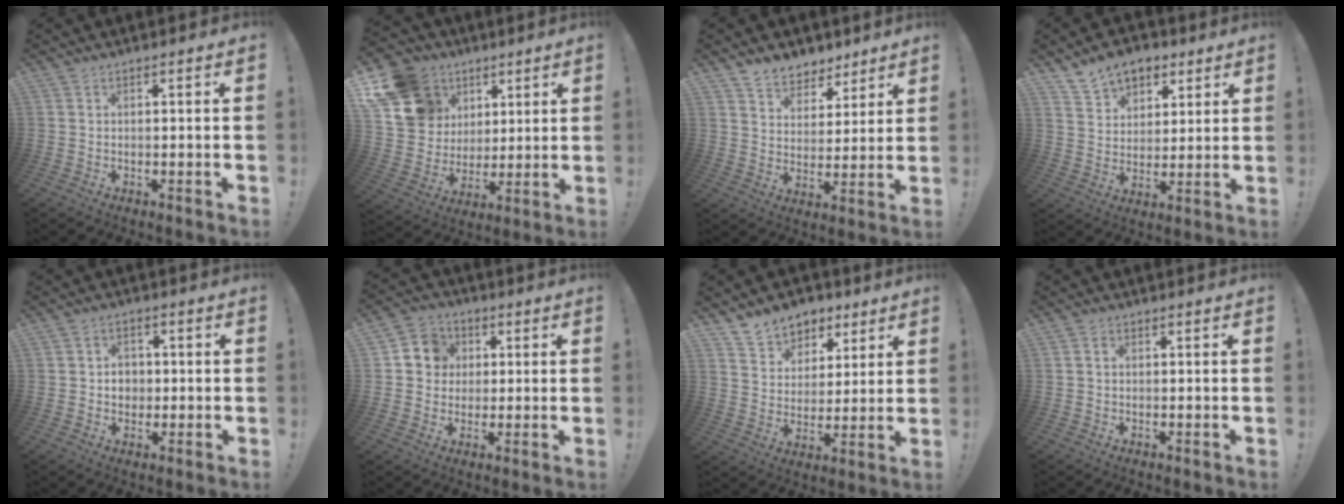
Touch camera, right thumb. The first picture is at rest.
{"total": 18.3, "force": [8.5, 14.8, 6.6], "torque": [-0.124, -0.034, 0.191]}
{"total": 7.7, "force": [5.9, 4.9, 1.1], "torque": [-0.014, -0.049, 0.115]}
{"total": 10.5, "force": [7.0, 7.0, 3.4], "torque": [-0.051, -0.044, 0.136]}
{"total": 4.7, "force": [0.0, 4.3, 1.9], "torque": [-0.019, -0.004, -0.001]}
{"total": 8.5, "force": [1.2, 8.1, 2.4], "torque": [-0.033, 0.007, 0.028]}
{"total": 9.8, "force": [7.0, 6.7, 1.7], "torque": [-0.025, -0.053, 0.137]}
{"total": 1.0, "force": [0.0, 0.8, 0.5], "torque": [-0.012, 0.004, 0.000]}